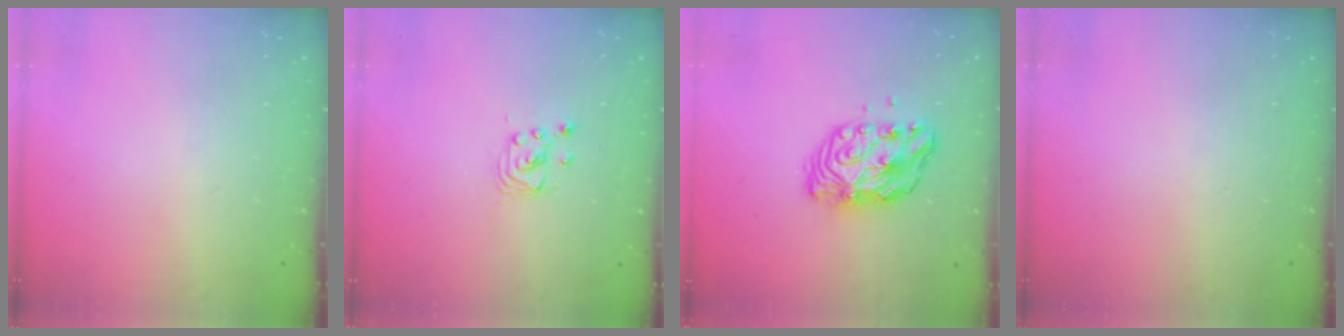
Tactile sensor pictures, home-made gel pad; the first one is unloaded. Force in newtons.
{"total": 2.7, "press": 2.7, "slide": 0.2}
{"total": 12.7, "press": 12.7, "slide": 1.0}
{"total": 0.0}